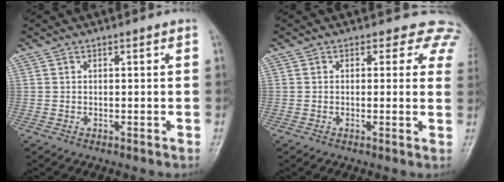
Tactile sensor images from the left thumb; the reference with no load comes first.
{"total": 6.2, "force": [4.8, 3.8, 1.1], "torque": [0.034, -0.014, 0.021]}